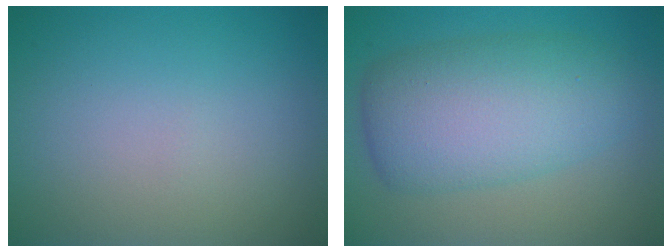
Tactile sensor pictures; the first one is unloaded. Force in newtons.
{"total": 7.7, "press": 7.7, "slide": 0.1}